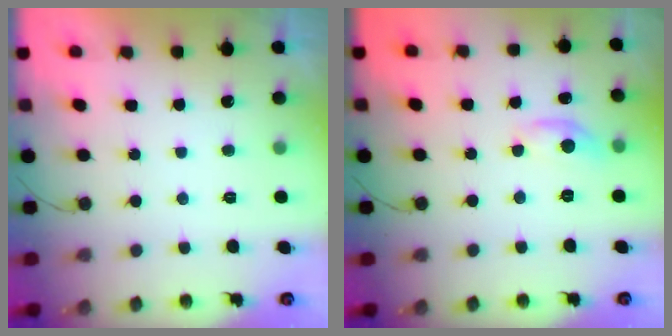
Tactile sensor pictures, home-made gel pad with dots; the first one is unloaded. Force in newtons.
{"total": 5.5, "press": 5.5, "slide": 0.4}